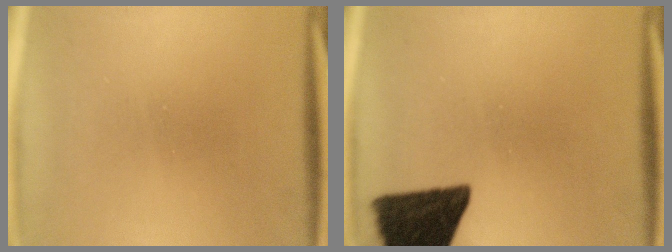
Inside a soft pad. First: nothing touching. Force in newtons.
{"total": 14.8}